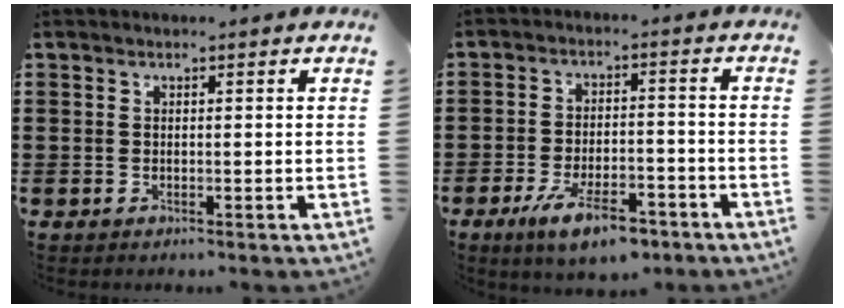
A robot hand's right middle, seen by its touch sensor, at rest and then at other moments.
{"total": 7.4, "force": [-5.0, 2.3, 5.0], "torque": [-0.095, 0.006, -0.090]}